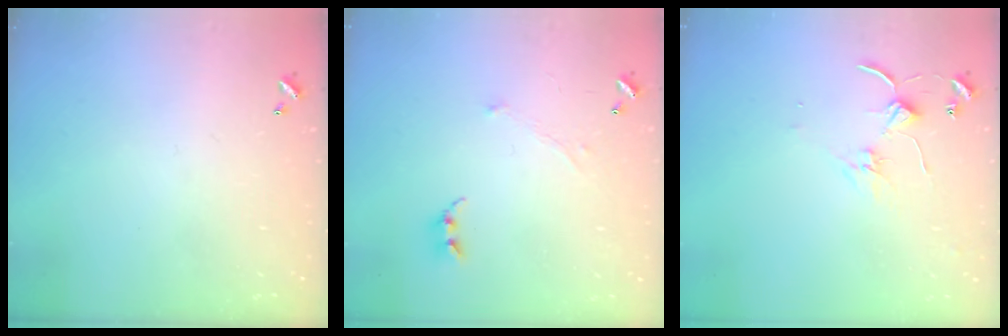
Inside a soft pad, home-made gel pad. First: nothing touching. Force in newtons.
{"total": 0.7, "press": 0.0, "slide": 0.7}
{"total": 1.4, "press": 1.3, "slide": 0.2}